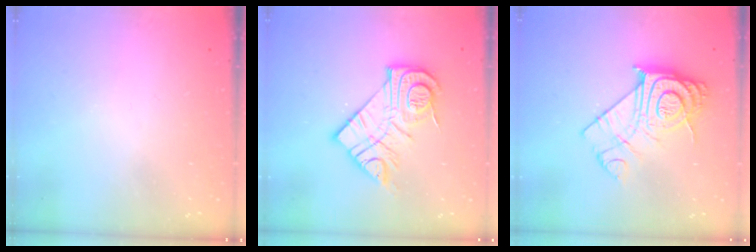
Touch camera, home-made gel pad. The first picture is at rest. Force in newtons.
{"total": 16.3, "press": 16.2, "slide": 1.1}
{"total": 14.6, "press": 14.5, "slide": 0.9}